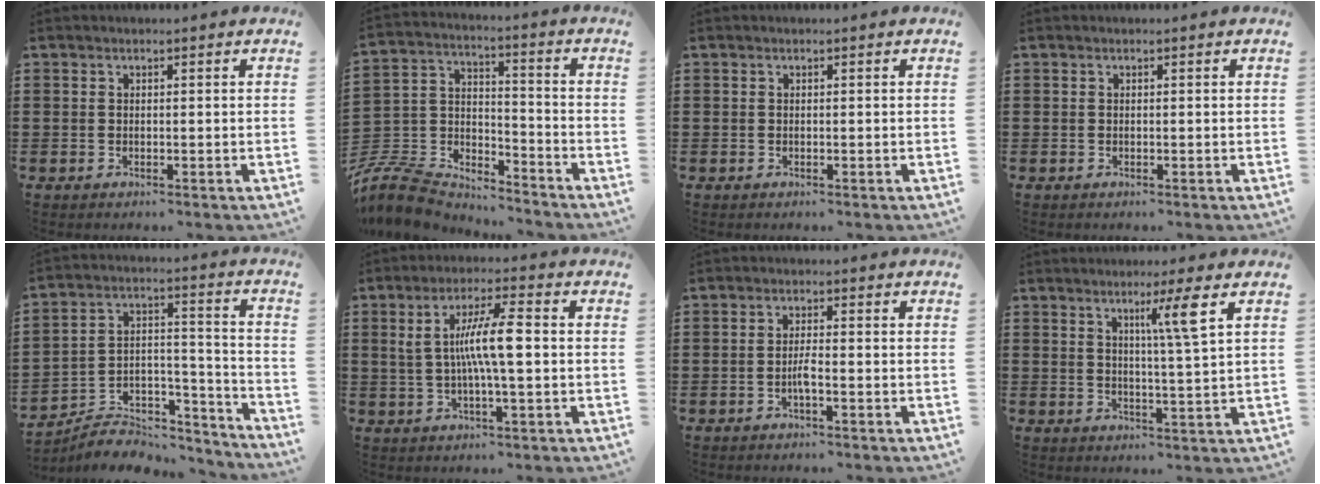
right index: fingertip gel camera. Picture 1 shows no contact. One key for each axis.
{"total": 8.5, "fx": -8.0, "fy": 2.4, "fz": 1.8, "tx": -0.065, "ty": 0.003, "tz": -0.165}
{"total": 0.0}
{"total": 0.0}
{"total": 6.6, "fx": -5.9, "fy": 2.7, "fz": 1.4, "tx": -0.017, "ty": 0.017, "tz": -0.112}
{"total": 8.3, "fx": 0.3, "fy": 1.0, "fz": 8.2, "tx": -0.156, "ty": 0.000, "tz": -0.003}
{"total": 2.4, "fx": -0.9, "fy": 0.1, "fz": 2.2, "tx": -0.049, "ty": -0.002, "tz": -0.020}
{"total": 5.8, "fx": 2.7, "fy": -0.8, "fz": 5.1, "tx": -0.090, "ty": -0.011, "tz": 0.036}